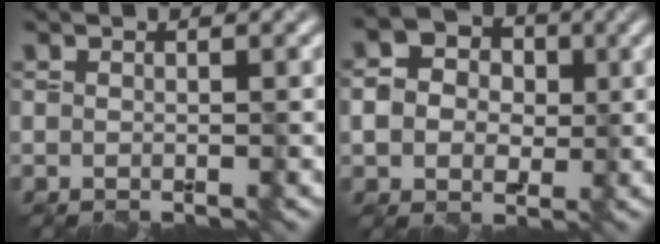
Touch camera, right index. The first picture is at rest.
{"total": 4.5, "force": [0.2, 3.9, 2.2], "torque": [-0.040, 0.006, -0.007]}